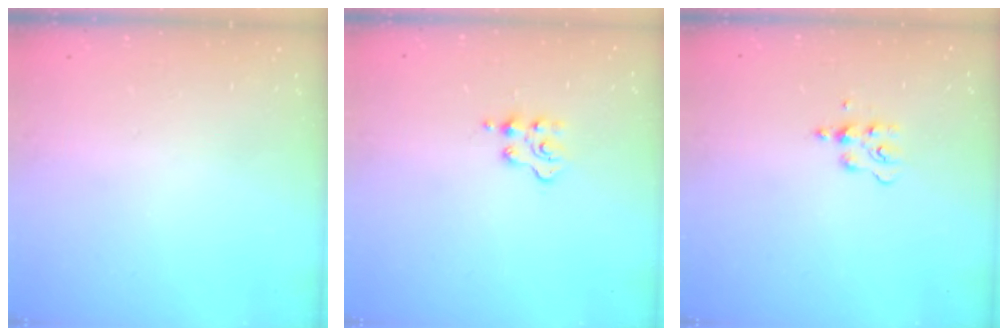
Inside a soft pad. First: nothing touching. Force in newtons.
{"total": 2.9, "press": 2.9, "slide": 0.5}
{"total": 5.9, "press": 5.9, "slide": 0.6}